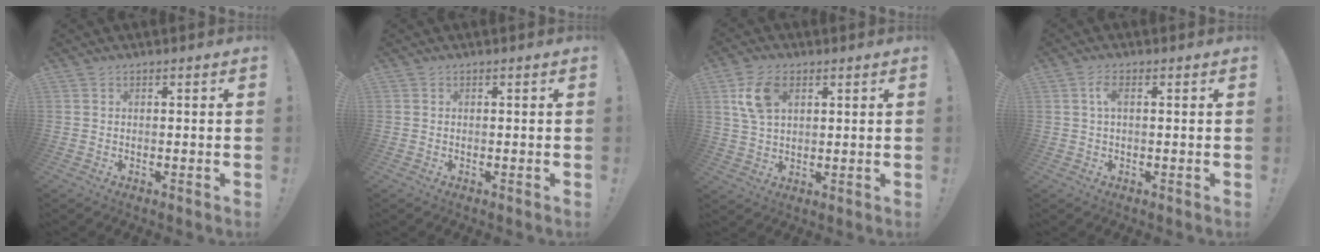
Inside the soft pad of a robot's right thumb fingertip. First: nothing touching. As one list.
[{"total": 0.0}, {"total": 9.8, "force": [3.9, 5.8, 6.9], "torque": [-0.140, 0.005, 0.074]}, {"total": 3.0, "force": [0.7, 1.0, 2.7], "torque": [-0.046, 0.001, 0.008]}]